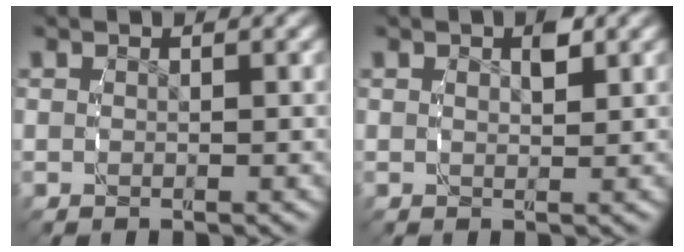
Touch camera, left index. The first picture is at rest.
{"total": 0.8, "force": [0.4, 0.4, 0.6], "torque": [-0.003, -0.004, 0.007]}